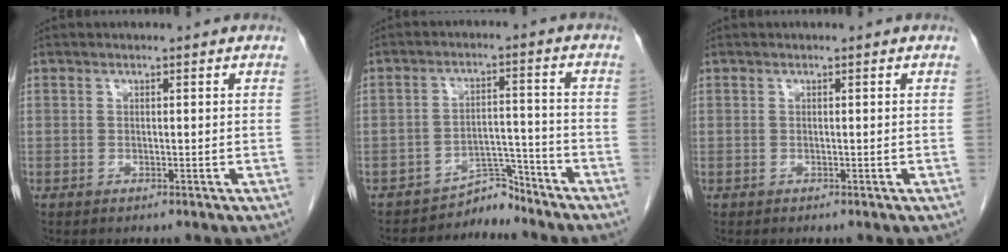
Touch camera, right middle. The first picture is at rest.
{"total": 4.4, "force": [-4.2, 0.8, -0.6], "torque": [0.017, 0.020, -0.065]}
{"total": 0.0}